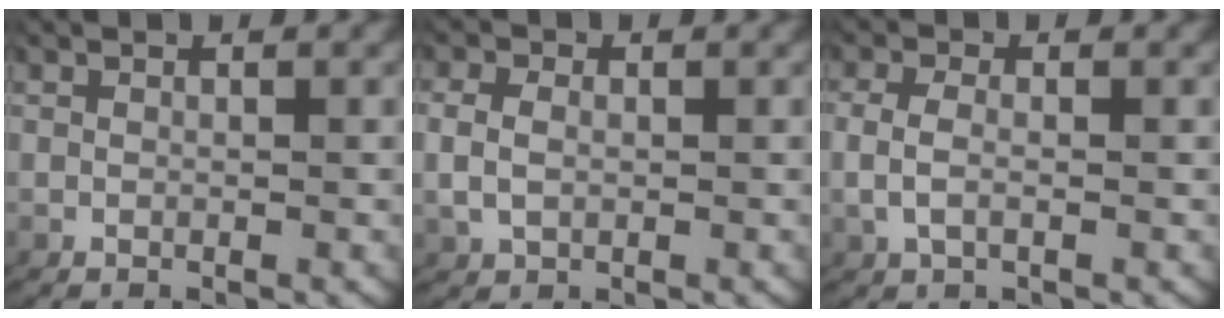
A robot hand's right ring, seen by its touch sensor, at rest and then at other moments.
{"total": 2.5, "force": [0.3, 2.0, 1.4], "torque": [-0.040, 0.000, 0.011]}
{"total": 2.5, "force": [0.0, 1.5, 2.0], "torque": [-0.053, -0.003, 0.004]}